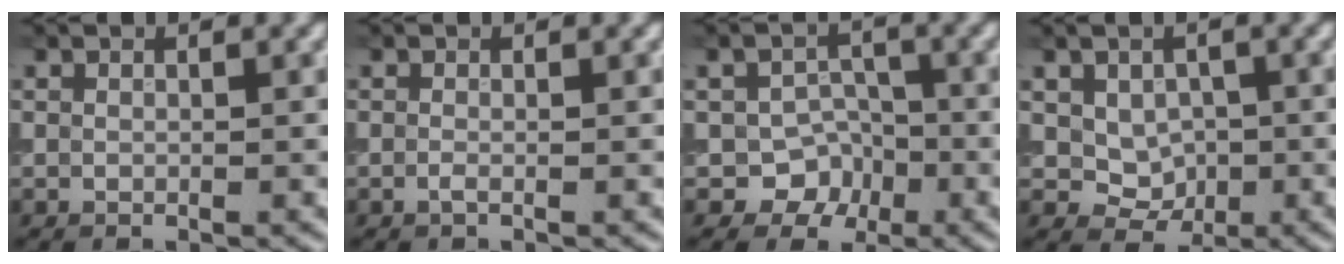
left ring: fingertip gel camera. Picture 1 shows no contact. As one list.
[{"total": 0.6, "force": [-0.3, 0.2, 0.6], "torque": [-0.014, -0.005, -0.005]}, {"total": 3.5, "force": [-1.5, 3.0, 1.1], "torque": [0.000, 0.012, -0.022]}, {"total": 3.0, "force": [0.2, 2.4, 1.7], "torque": [-0.027, -0.006, 0.006]}]